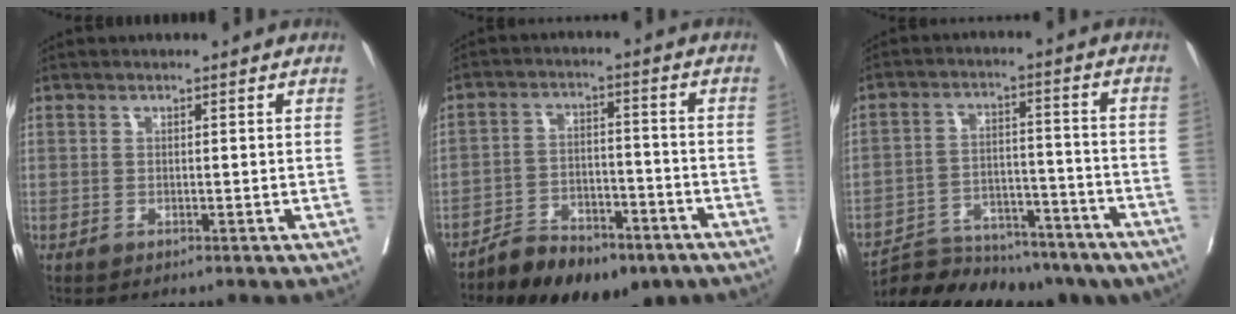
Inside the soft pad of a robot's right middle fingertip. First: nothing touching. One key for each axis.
{"total": 12.3, "fx": -9.2, "fy": 4.9, "fz": 6.5, "tx": -0.093, "ty": 0.005, "tz": -0.147}
{"total": 18.7, "fx": -16.3, "fy": 6.5, "fz": 6.5, "tx": -0.112, "ty": 0.017, "tz": -0.233}